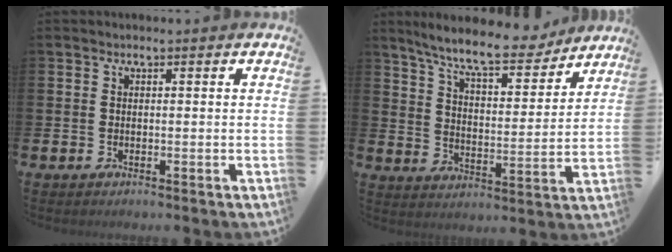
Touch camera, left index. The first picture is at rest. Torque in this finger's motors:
{"motor_torque": [1.04, -1.10, 0.96, 0.21]}